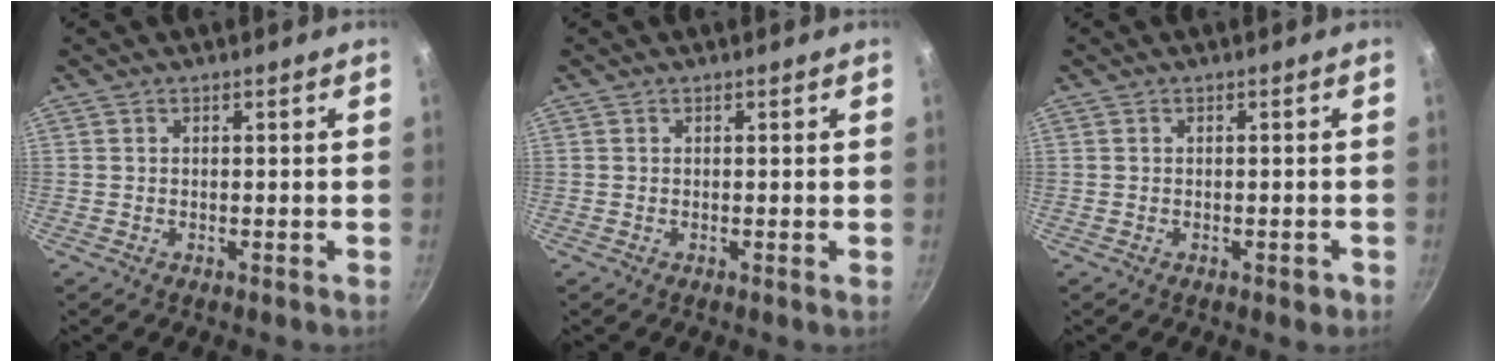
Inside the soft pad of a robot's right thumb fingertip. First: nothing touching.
{"total": 0.0}
{"total": 1.4, "force": [-0.7, 0.7, 0.9], "torque": [-0.001, 0.011, -0.004]}